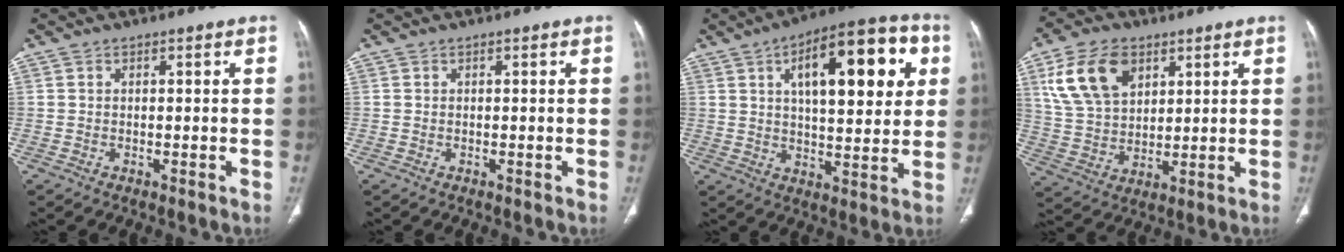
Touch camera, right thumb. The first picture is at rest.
{"total": 0.0}
{"total": 21.1, "force": [6.8, 8.8, 17.9], "torque": [-0.219, 0.003, 0.095]}
{"total": 13.9, "force": [6.2, 8.9, 8.7], "torque": [-0.149, -0.013, 0.127]}